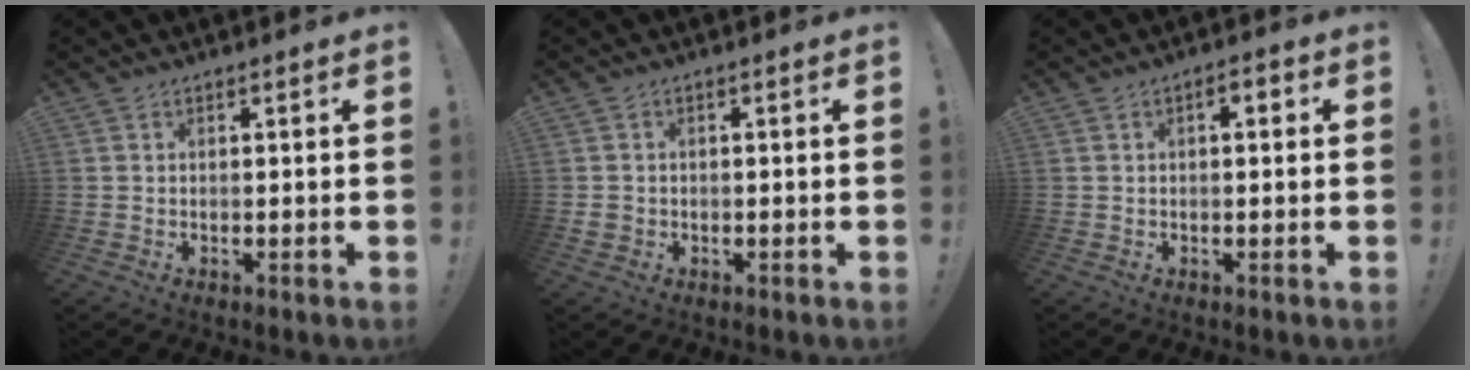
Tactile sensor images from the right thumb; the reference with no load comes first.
{"total": 1.9, "force": [-0.2, 1.8, 0.5], "torque": [-0.016, 0.006, 0.000]}
{"total": 2.1, "force": [-0.3, 1.2, 1.8], "torque": [-0.020, 0.006, -0.011]}